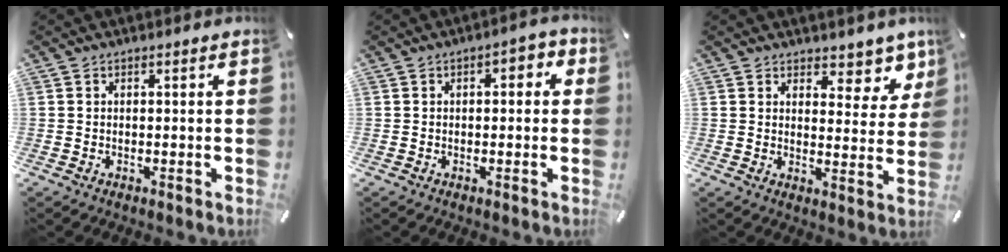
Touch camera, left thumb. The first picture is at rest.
{"total": 3.0, "force": [-0.4, 1.6, 2.5], "torque": [-0.039, 0.010, -0.011]}
{"total": 7.2, "force": [5.7, 3.9, 2.0], "torque": [-0.001, -0.055, 0.098]}